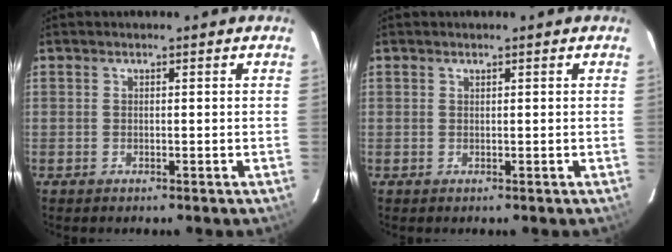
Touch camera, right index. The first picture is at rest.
{"total": 0.0}